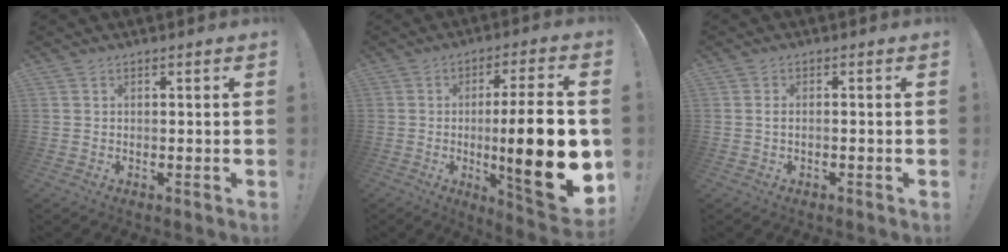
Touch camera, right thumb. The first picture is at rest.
{"total": 21.8, "force": [-2.4, 3.3, 21.4], "torque": [-0.328, -0.005, -0.033]}
{"total": 1.5, "force": [-0.7, 0.4, 1.3], "torque": [-0.027, 0.005, -0.013]}